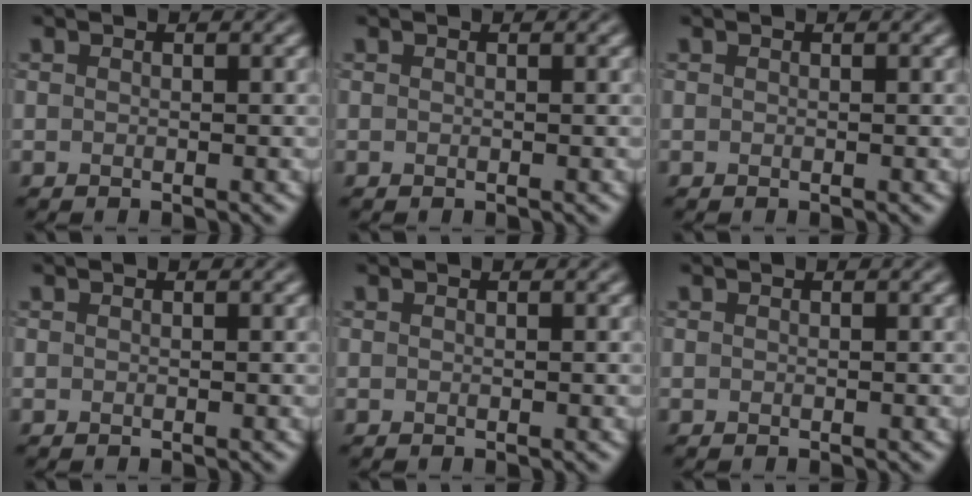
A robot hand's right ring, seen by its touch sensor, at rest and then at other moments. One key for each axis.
{"total": 0.0}
{"total": 0.0}
{"total": 0.0}
{"total": 0.0}
{"total": 0.0}